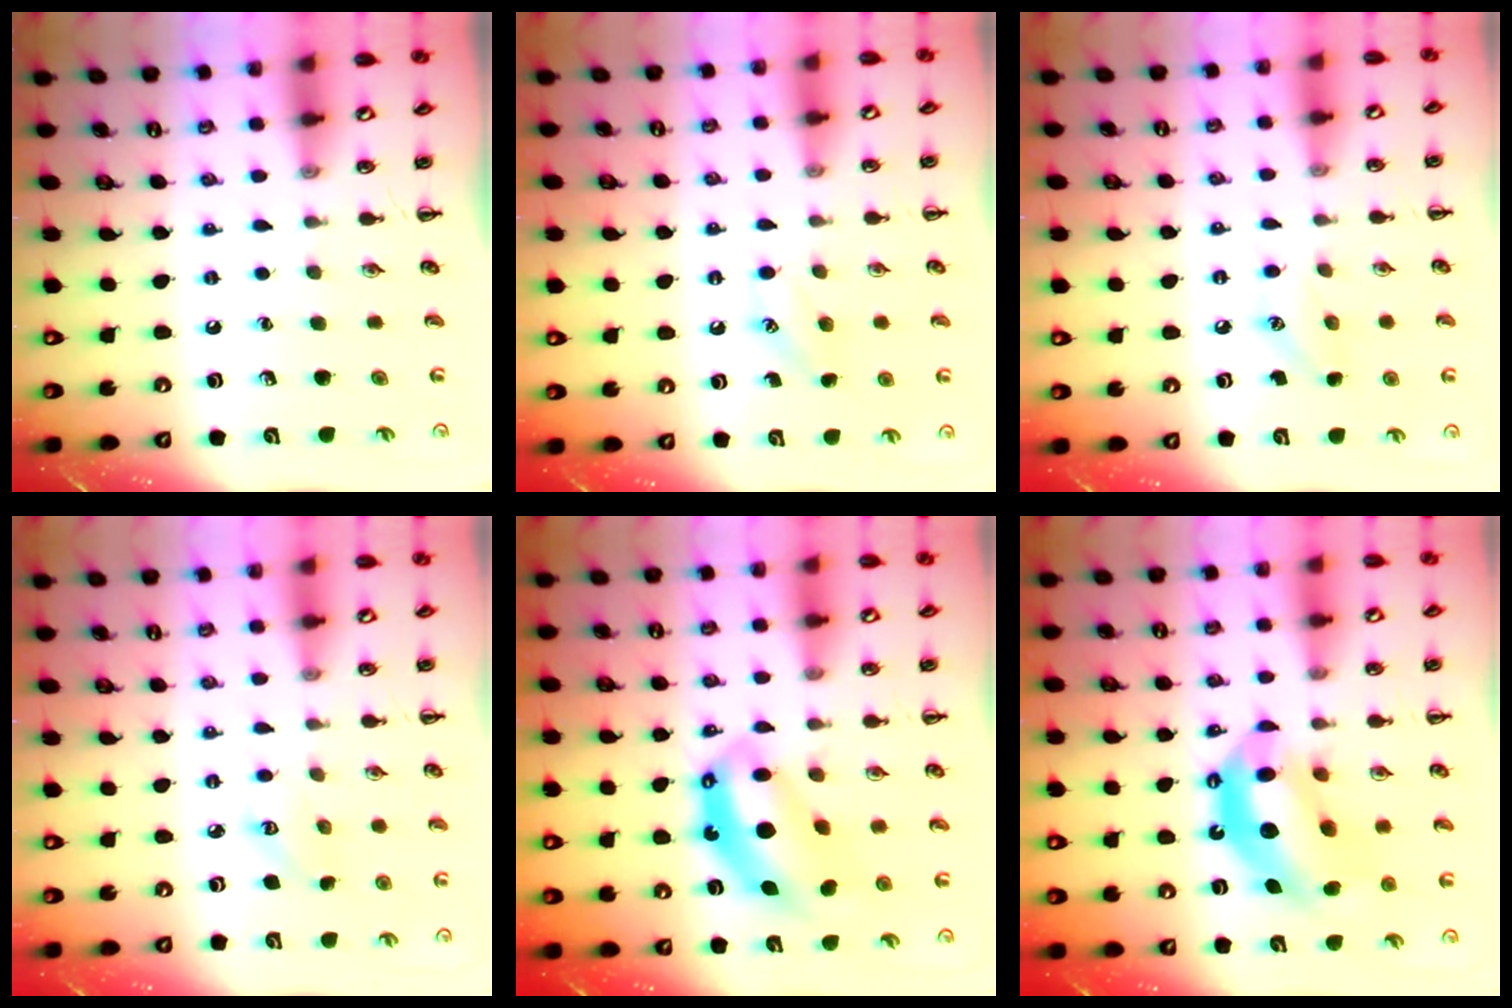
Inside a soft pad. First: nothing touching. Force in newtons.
{"total": 7.3, "press": 7.2, "slide": 1.5}
{"total": 8.2, "press": 8.0, "slide": 1.7}
{"total": 2.9, "press": 2.8, "slide": 0.8}
{"total": 10.9, "press": 10.5, "slide": 3.0}
{"total": 13.8, "press": 13.3, "slide": 3.7}